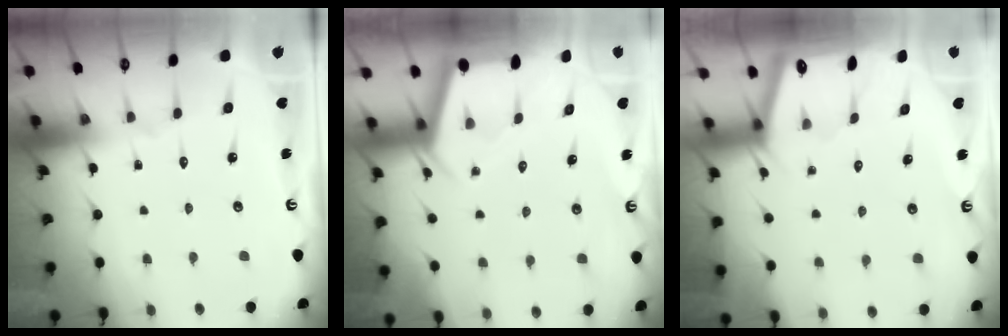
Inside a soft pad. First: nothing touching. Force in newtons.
{"total": 2.2, "press": 2.2, "slide": 0.3}
{"total": 1.3, "press": 1.3, "slide": 0.3}